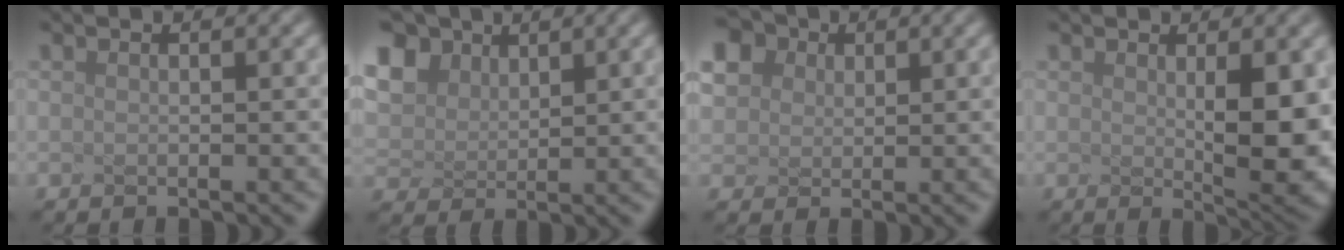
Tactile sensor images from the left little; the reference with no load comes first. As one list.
[{"total": 3.0, "force": [2.0, 2.0, 1.0], "torque": [-0.077, 0.008, 0.071]}, {"total": 4.0, "force": [2.0, 3.2, 1.3], "torque": [-0.091, 0.014, 0.066]}, {"total": 4.4, "force": [-0.2, 0.3, 4.4], "torque": [-0.088, -0.016, 0.038]}]